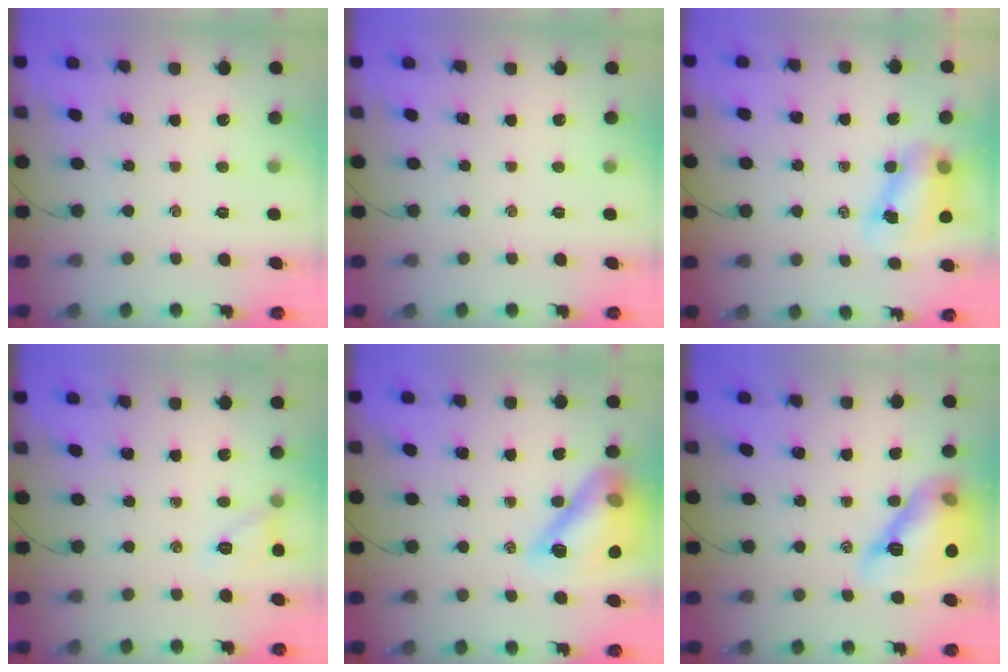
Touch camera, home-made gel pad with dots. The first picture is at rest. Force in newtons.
{"total": 0.0}
{"total": 8.0, "press": 7.8, "slide": 1.5}
{"total": 7.3, "press": 7.2, "slide": 1.2}
{"total": 17.4, "press": 17.4, "slide": 1.4}
{"total": 14.3, "press": 14.0, "slide": 2.8}